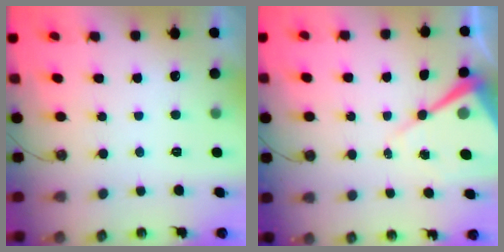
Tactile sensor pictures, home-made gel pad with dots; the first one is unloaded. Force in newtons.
{"total": 13.5, "press": 13.5, "slide": 1.0}